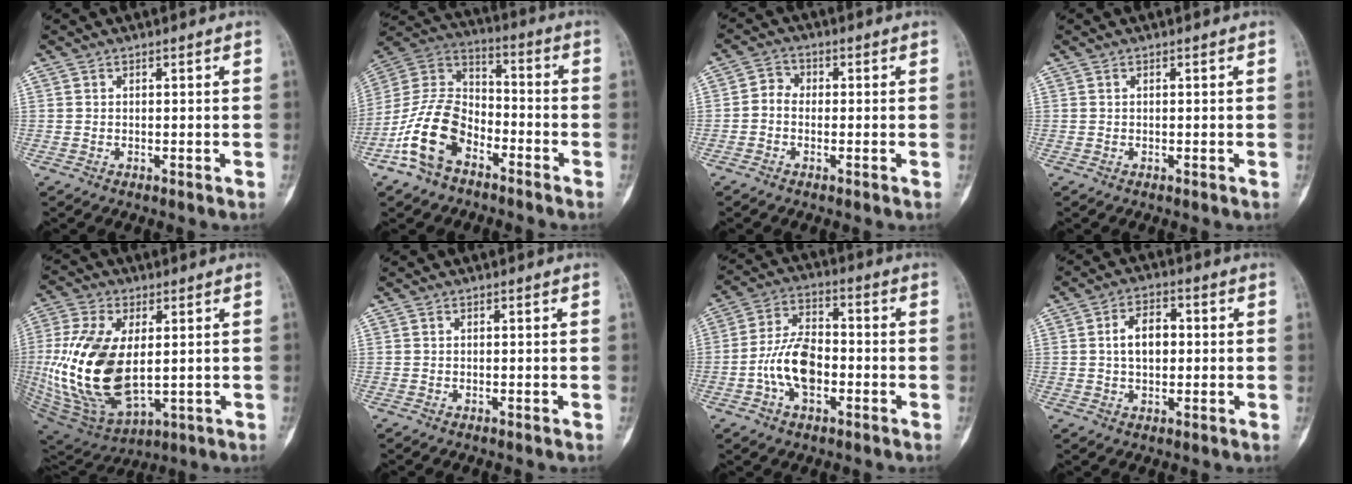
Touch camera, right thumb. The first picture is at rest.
{"total": 15.1, "force": [-7.8, 9.2, 9.1], "torque": [-0.173, 0.063, -0.158]}
{"total": 3.3, "force": [-0.7, 2.7, 1.8], "torque": [-0.020, 0.011, -0.027]}
{"total": 0.0}
{"total": 21.3, "force": [0.8, 12.0, 17.6], "torque": [-0.361, -0.021, 0.032]}
{"total": 0.0}
{"total": 10.9, "force": [-2.8, 6.3, 8.5], "torque": [-0.148, 0.027, -0.060]}
{"total": 6.6, "force": [0.6, 4.1, 5.1], "torque": [-0.076, 0.013, 0.006]}